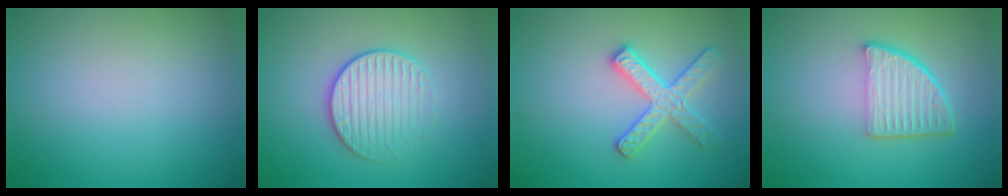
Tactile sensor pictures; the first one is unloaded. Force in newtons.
{"total": 3.2, "press": 2.9, "slide": 1.4}
{"total": 2.9, "press": 2.9, "slide": 0.4}
{"total": 4.8, "press": 3.4, "slide": 3.4}